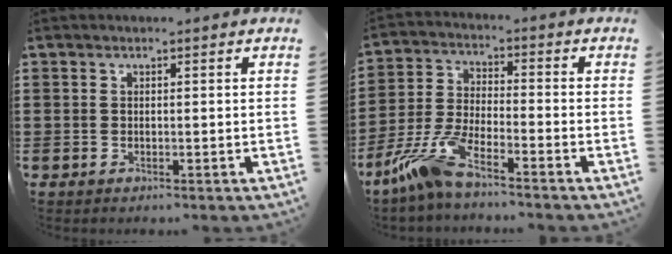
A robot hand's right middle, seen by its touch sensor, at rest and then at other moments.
{"total": 8.1, "force": [-6.3, 0.7, 5.0], "torque": [-0.134, -0.017, -0.129]}